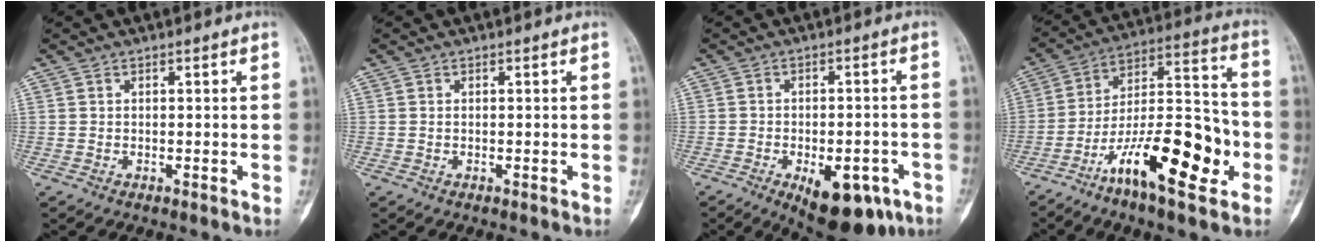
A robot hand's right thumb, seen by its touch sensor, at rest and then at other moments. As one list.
[{"total": 0.0}, {"total": 13.3, "force": [-6.4, 6.5, 9.7], "torque": [-0.108, 0.016, -0.077]}, {"total": 19.9, "force": [-8.4, 6.8, 16.7], "torque": [-0.260, 0.059, -0.139]}]